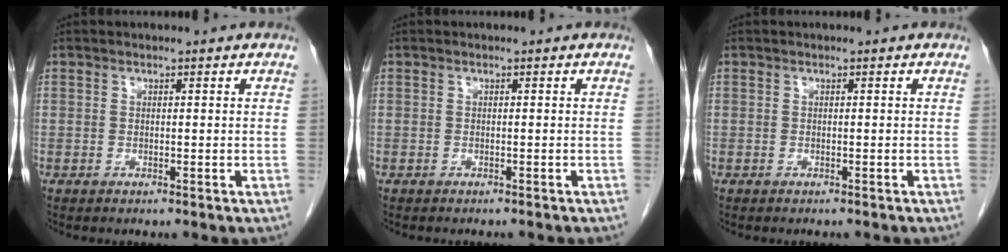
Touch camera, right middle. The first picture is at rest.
{"total": 2.5, "force": [-2.3, 0.4, 0.9], "torque": [-0.015, -0.003, -0.026]}
{"total": 1.7, "force": [-1.6, 0.3, 0.7], "torque": [-0.012, -0.002, -0.017]}